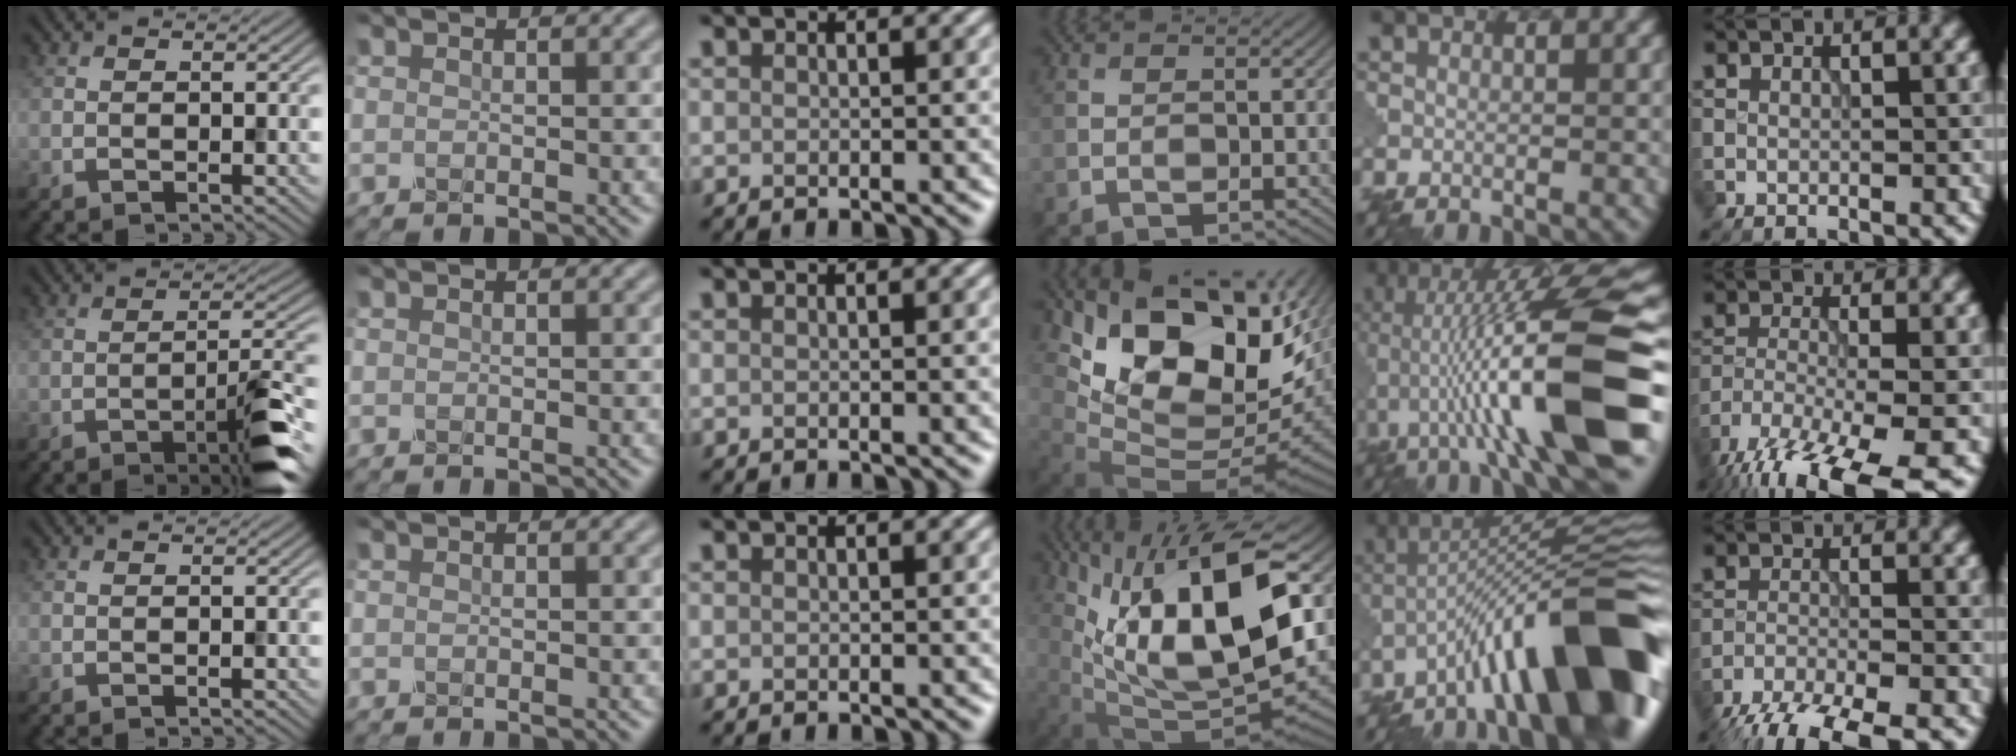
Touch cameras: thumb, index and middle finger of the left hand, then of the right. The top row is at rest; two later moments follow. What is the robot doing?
{"motion": "disassemble", "object": "pitcher"}